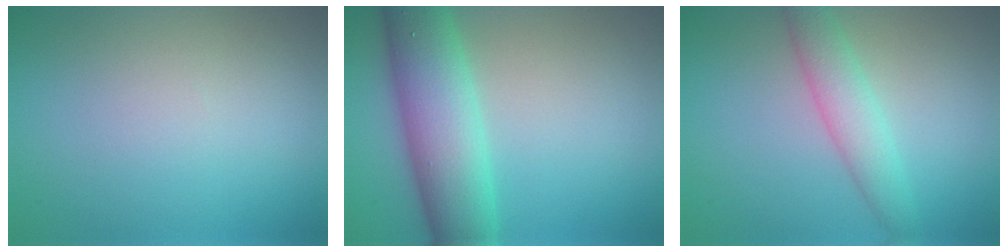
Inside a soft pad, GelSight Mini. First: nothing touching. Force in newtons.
{"total": 8.2, "press": 8.2, "slide": 0.3}
{"total": 3.3, "press": 3.3, "slide": 0.1}